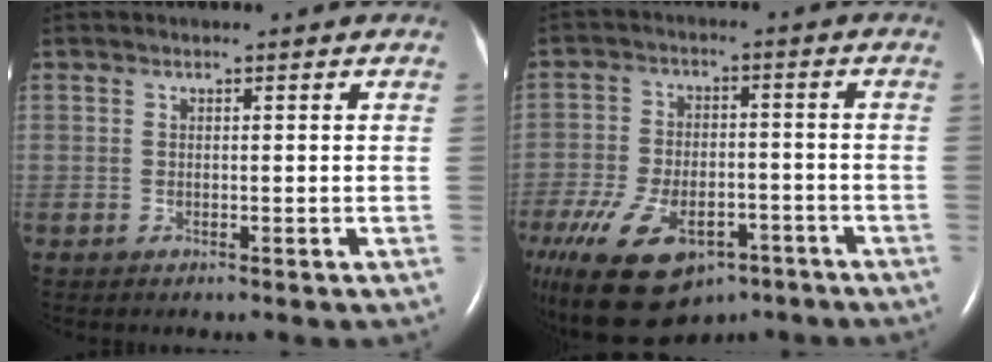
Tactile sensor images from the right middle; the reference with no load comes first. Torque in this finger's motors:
{"motor_torque": [1.79, -0.35, 1.06, 0.21]}